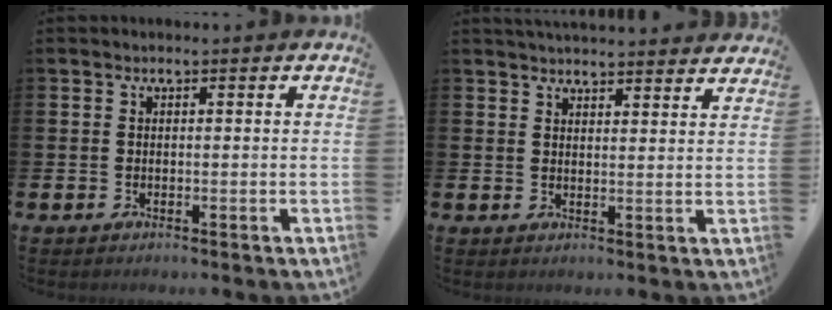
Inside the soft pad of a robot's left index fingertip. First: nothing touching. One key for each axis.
{"total": 3.7, "fx": 3.7, "fy": 0.1, "fz": 0.0, "tx": -0.006, "ty": -0.021, "tz": 0.068}